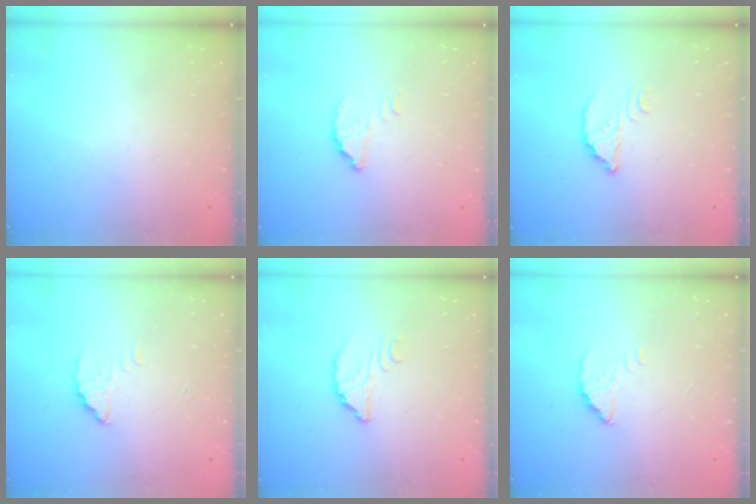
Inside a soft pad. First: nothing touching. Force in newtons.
{"total": 2.4, "press": 2.4, "slide": 0.2}
{"total": 3.6, "press": 3.6, "slide": 0.2}
{"total": 2.2, "press": 2.2, "slide": 0.2}
{"total": 3.1, "press": 3.1, "slide": 0.2}
{"total": 2.5, "press": 2.5, "slide": 0.1}